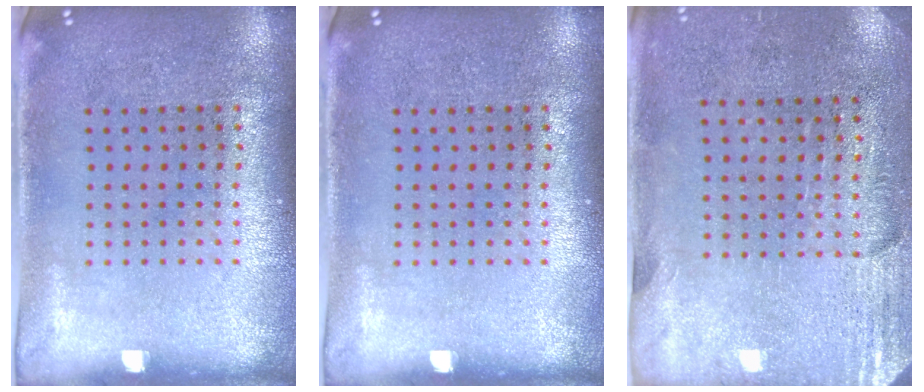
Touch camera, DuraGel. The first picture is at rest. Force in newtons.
{"total": 0.0}
{"total": 2.7, "press": 2.4, "slide": 1.4}